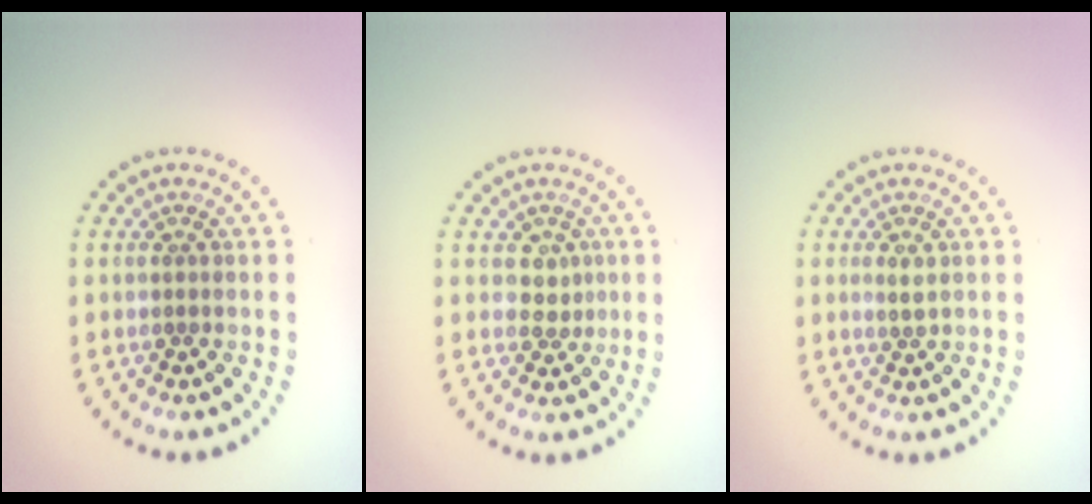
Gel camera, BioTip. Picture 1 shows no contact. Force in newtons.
{"total": 1.6, "press": 1.2, "slide": 1.0}
{"total": 1.0, "press": 1.0, "slide": 0.2}